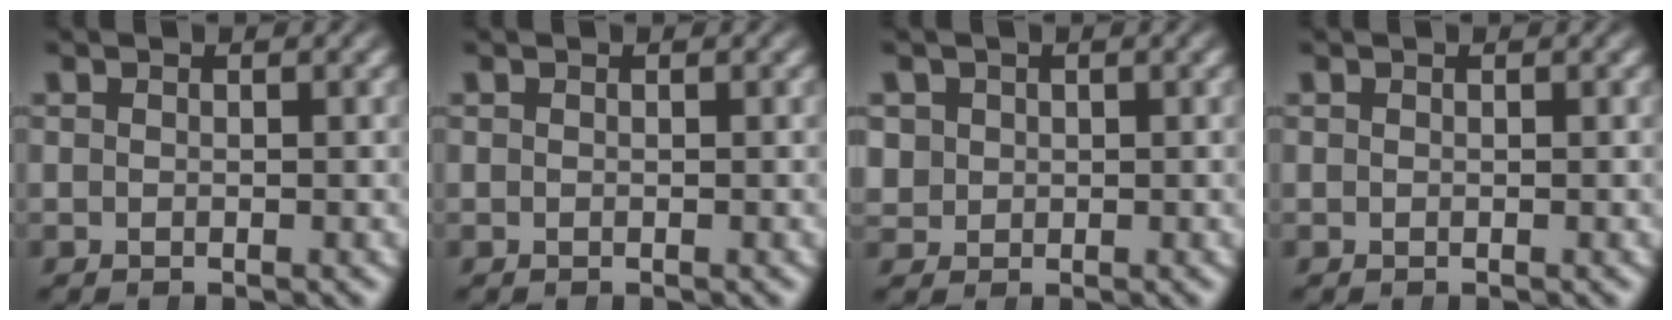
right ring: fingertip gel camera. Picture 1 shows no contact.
{"total": 0.0}
{"total": 3.3, "force": [0.6, 3.1, 1.2], "torque": [-0.034, -0.013, 0.021]}
{"total": 0.0}